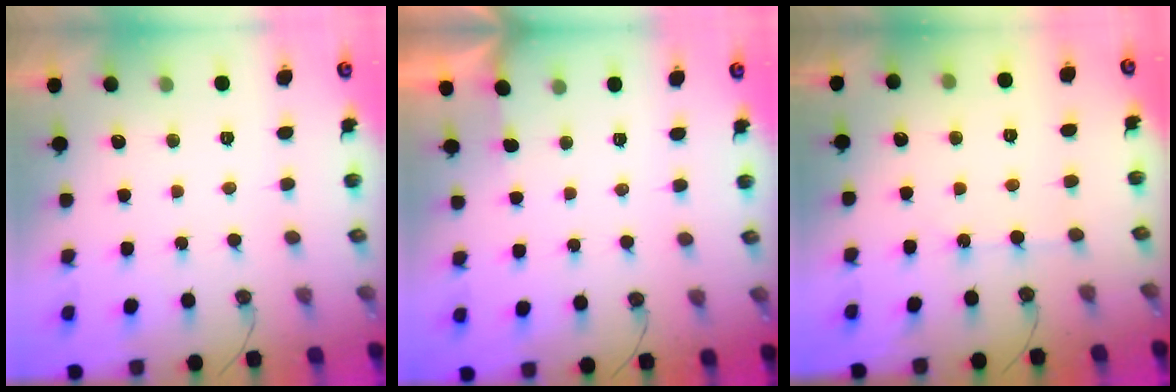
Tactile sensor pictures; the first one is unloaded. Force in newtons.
{"total": 1.3, "press": 1.2, "slide": 0.2}
{"total": 2.6, "press": 2.5, "slide": 0.5}